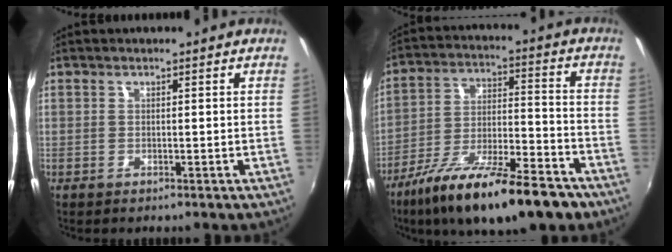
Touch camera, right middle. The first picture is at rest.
{"total": 21.6, "force": [-14.9, 5.9, 14.4], "torque": [-0.253, -0.038, -0.238]}